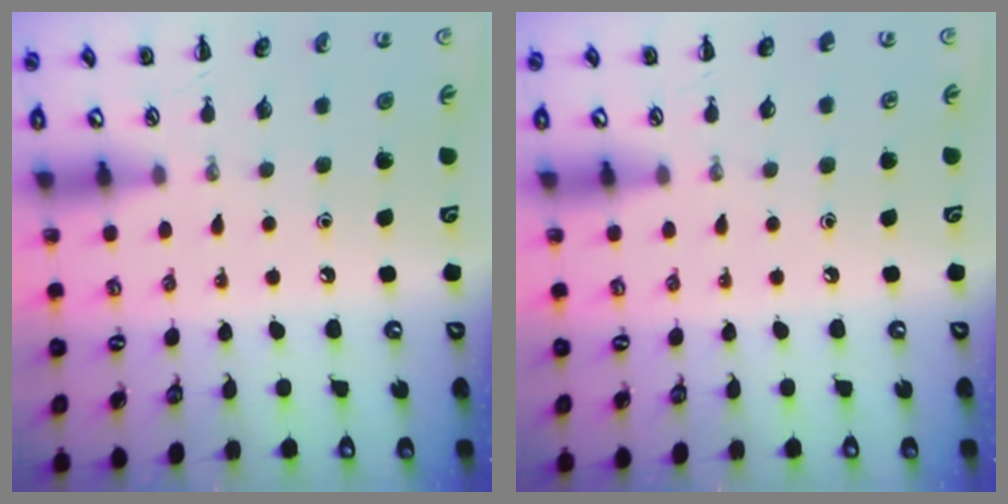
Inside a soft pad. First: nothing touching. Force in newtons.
{"total": 0.0}